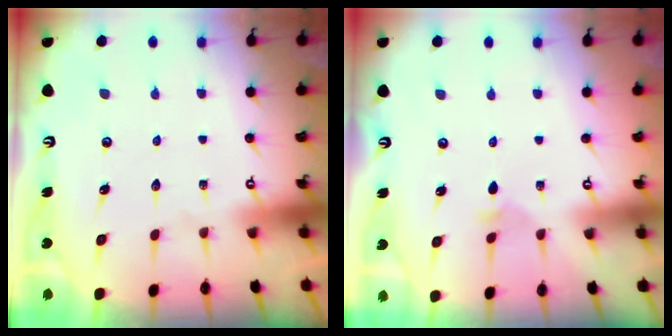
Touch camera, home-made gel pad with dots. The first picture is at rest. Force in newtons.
{"total": 2.2, "press": 2.2, "slide": 0.6}